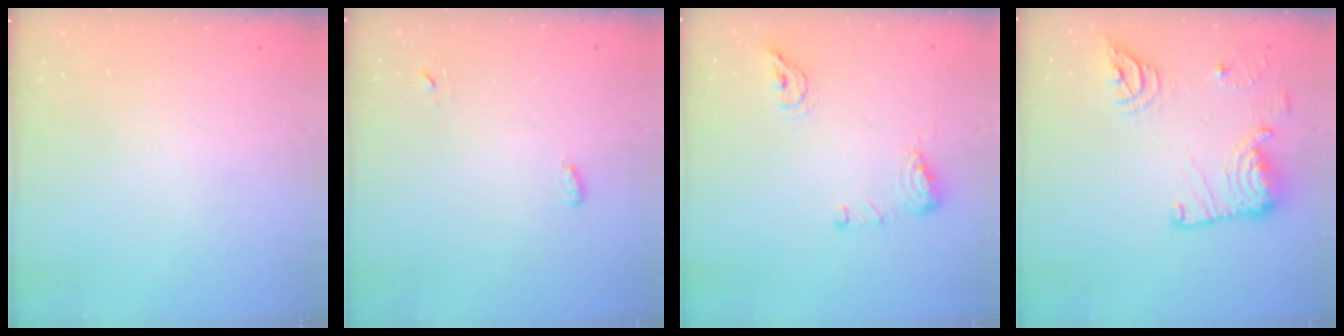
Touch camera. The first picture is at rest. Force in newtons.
{"total": 2.8, "press": 2.7, "slide": 0.6}
{"total": 8.9, "press": 8.8, "slide": 1.4}
{"total": 17.4, "press": 17.2, "slide": 2.7}